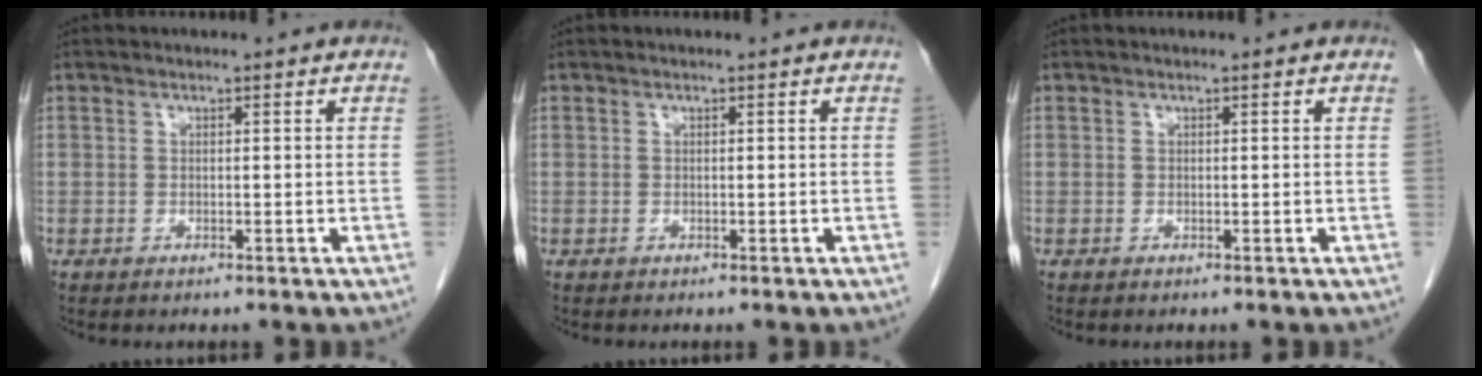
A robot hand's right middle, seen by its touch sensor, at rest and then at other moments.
{"total": 0.0}
{"total": 0.0}